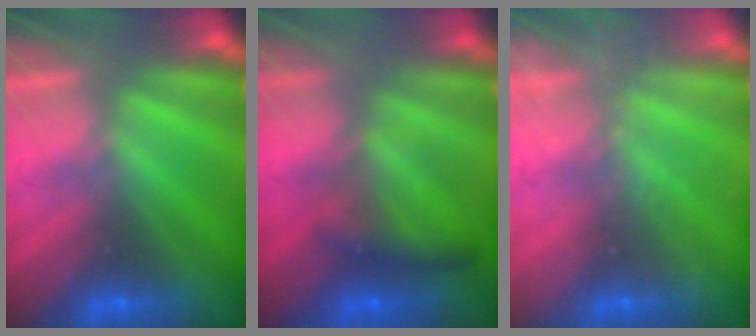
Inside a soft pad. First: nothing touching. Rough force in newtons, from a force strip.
{"total": 8.7}
{"total": 2.0}